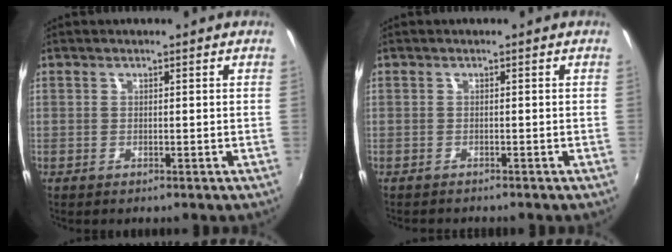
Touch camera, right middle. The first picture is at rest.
{"total": 1.7, "force": [-1.7, 0.1, 0.4], "torque": [-0.015, -0.011, -0.024]}